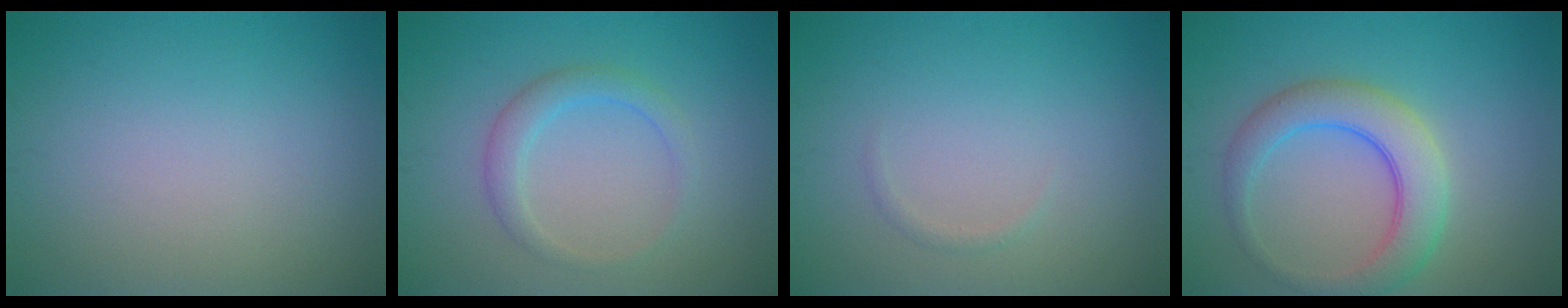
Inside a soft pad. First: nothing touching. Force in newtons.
{"total": 2.3, "press": 2.3, "slide": 0.2}
{"total": 0.6, "press": 0.6, "slide": 0.0}
{"total": 5.0, "press": 5.0, "slide": 0.1}